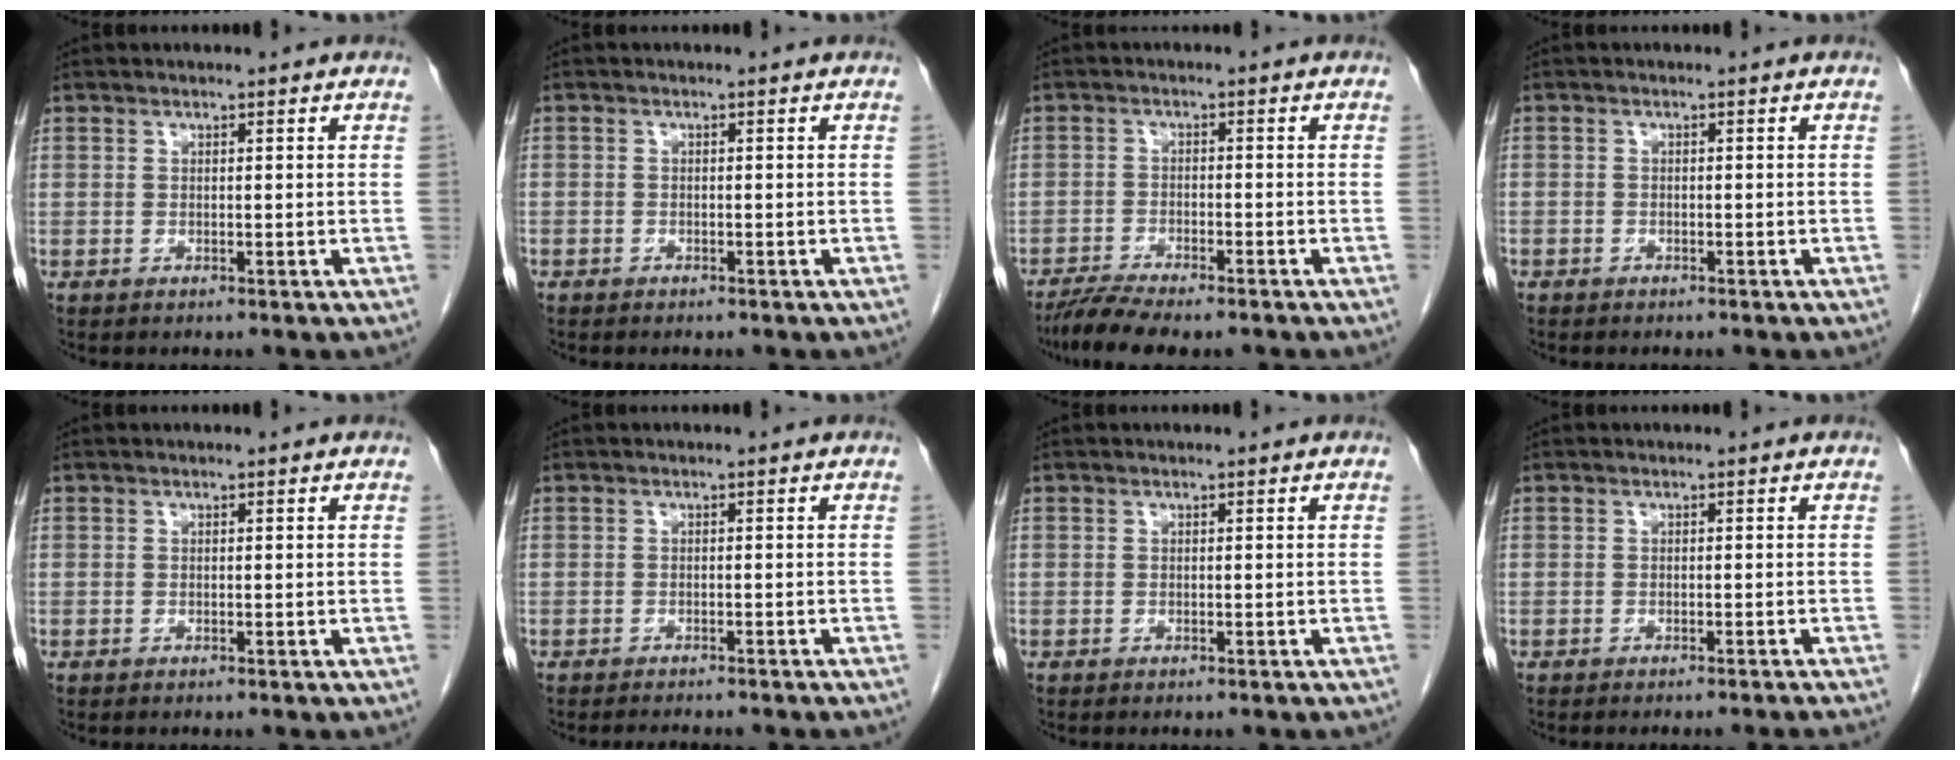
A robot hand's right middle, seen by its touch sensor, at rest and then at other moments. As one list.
[{"total": 0.7, "force": [-0.5, 0.5, 0.1], "torque": [0.001, 0.004, -0.008]}, {"total": 7.3, "force": [-6.2, 1.0, 3.8], "torque": [-0.064, -0.015, -0.103]}, {"total": 1.2, "force": [-0.9, 0.7, 0.2], "torque": [-0.004, 0.003, -0.013]}, {"total": 0.0}, {"total": 4.8, "force": [-4.3, 0.7, 2.1], "torque": [-0.025, -0.004, -0.050]}, {"total": 1.6, "force": [-1.3, 0.5, 0.7], "torque": [-0.012, -0.003, -0.013]}, {"total": 4.7, "force": [-4.3, -0.8, 1.6], "torque": [-0.011, -0.007, -0.050]}]